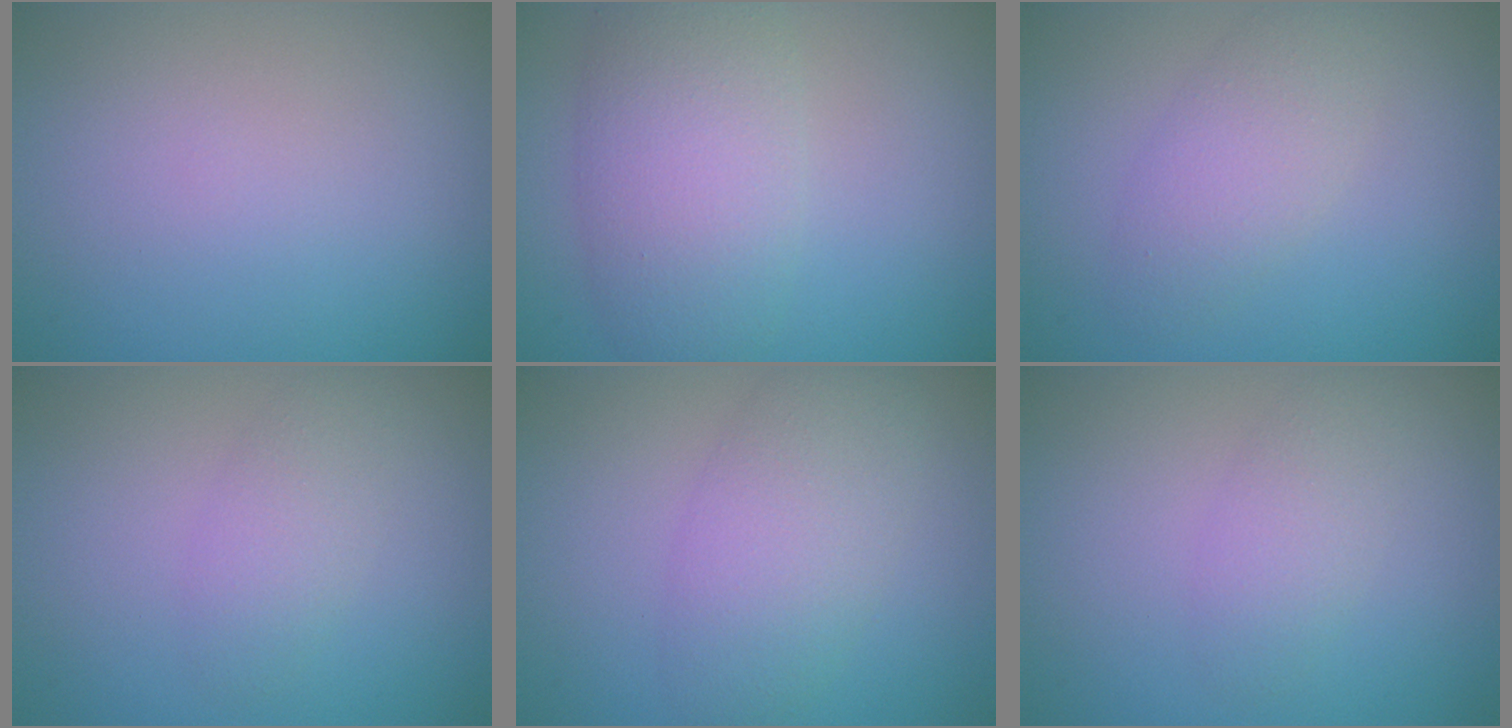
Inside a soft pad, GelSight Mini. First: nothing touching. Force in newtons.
{"total": 6.1, "press": 6.1, "slide": 0.5}
{"total": 2.9, "press": 2.9, "slide": 0.1}
{"total": 2.1, "press": 2.1, "slide": 0.0}
{"total": 4.5, "press": 4.5, "slide": 0.1}
{"total": 2.1, "press": 2.1, "slide": 0.0}